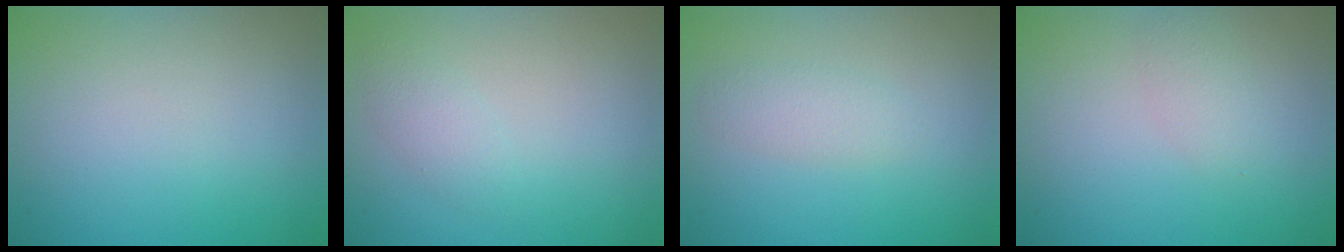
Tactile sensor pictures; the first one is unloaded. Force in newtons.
{"total": 1.5, "press": 1.5, "slide": 0.1}
{"total": 1.6, "press": 1.6, "slide": 0.1}
{"total": 1.6, "press": 1.6, "slide": 0.1}